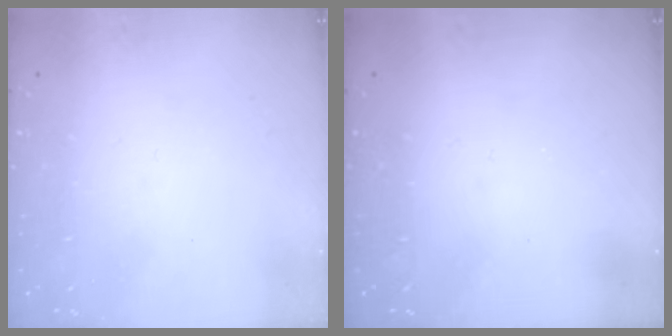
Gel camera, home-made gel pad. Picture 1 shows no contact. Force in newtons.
{"total": 0.0}